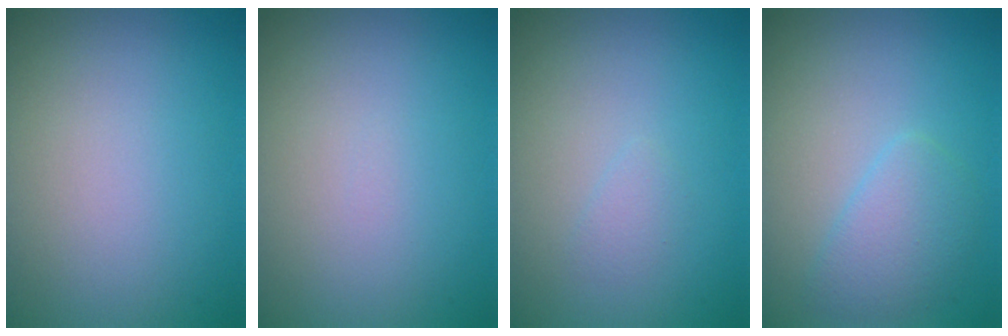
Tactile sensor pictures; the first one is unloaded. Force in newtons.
{"total": 0.0}
{"total": 0.8, "press": 0.8, "slide": 0.0}
{"total": 2.7, "press": 2.7, "slide": 0.1}